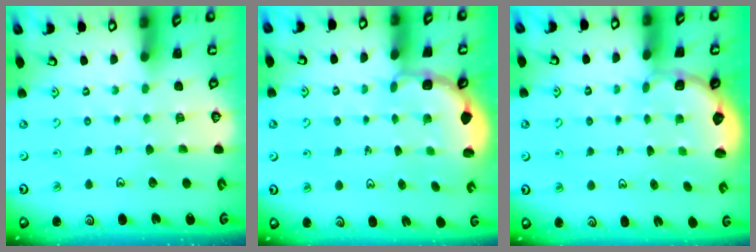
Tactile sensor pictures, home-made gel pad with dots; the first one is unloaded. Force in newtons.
{"total": 2.8, "press": 2.4, "slide": 1.4}
{"total": 2.7, "press": 2.3, "slide": 1.5}